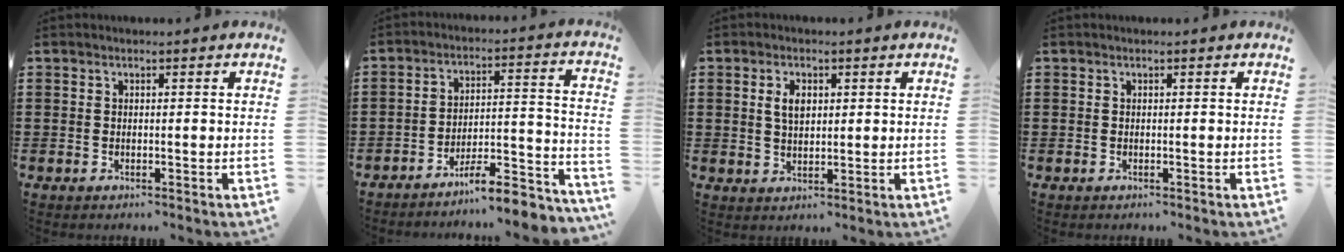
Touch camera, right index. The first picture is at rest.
{"total": 7.5, "force": [-6.8, 0.7, 2.9], "torque": [-0.038, 0.009, -0.129]}
{"total": 3.4, "force": [0.9, 1.9, 2.7], "torque": [-0.050, 0.006, 0.014]}
{"total": 0.0}